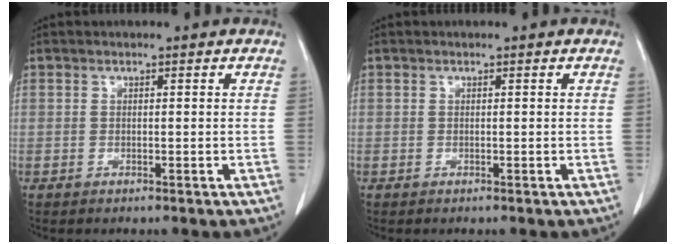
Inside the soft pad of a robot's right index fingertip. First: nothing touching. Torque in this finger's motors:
{"motor_torque": [0.00, 0.00, 0.00, 0.00]}